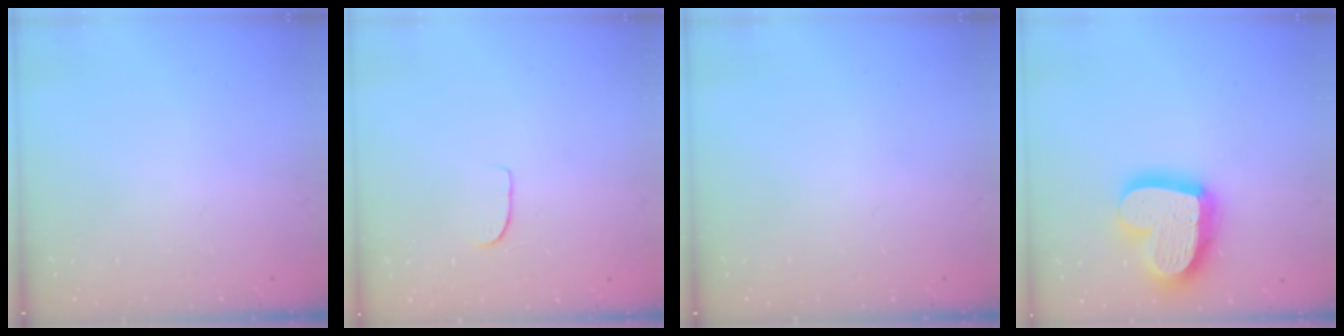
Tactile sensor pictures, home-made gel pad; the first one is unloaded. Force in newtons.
{"total": 5.8, "press": 5.8, "slide": 0.3}
{"total": 0.0}
{"total": 20.8, "press": 20.7, "slide": 1.9}